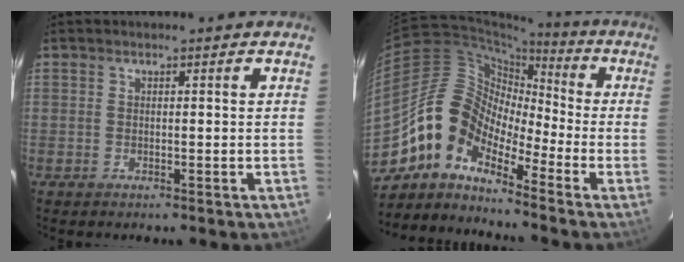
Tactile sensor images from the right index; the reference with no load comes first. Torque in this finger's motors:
{"motor_torque": [1.27, -0.86, 0.85, 0.08]}